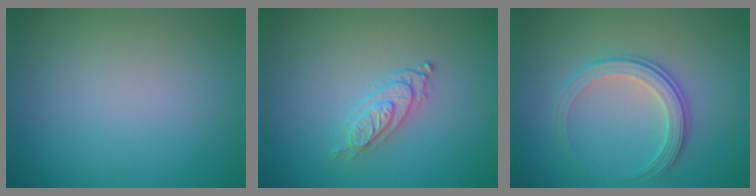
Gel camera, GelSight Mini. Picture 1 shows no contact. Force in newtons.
{"total": 2.3, "press": 2.0, "slide": 1.1}
{"total": 3.3, "press": 2.8, "slide": 1.8}